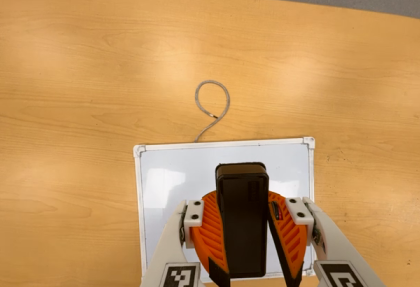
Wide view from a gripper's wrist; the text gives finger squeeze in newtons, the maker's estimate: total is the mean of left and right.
{"total": 11.2, "left": 10.8, "right": 11.5}